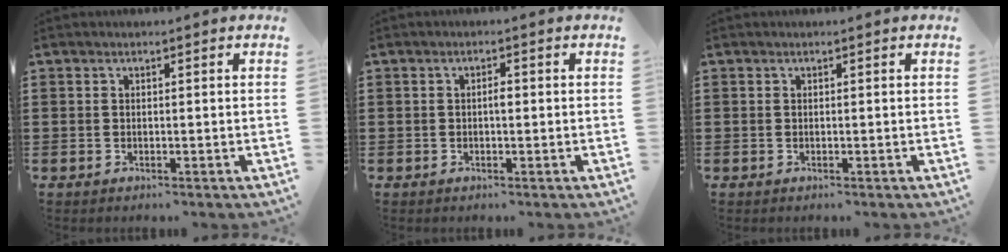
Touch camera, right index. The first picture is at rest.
{"total": 1.4, "force": [-0.1, 0.5, 1.3], "torque": [-0.025, -0.001, -0.003]}
{"total": 0.0}